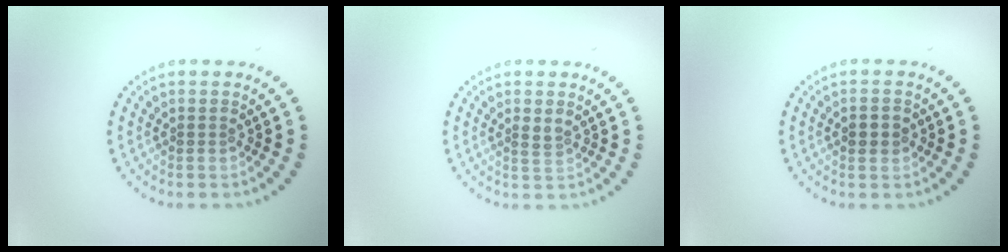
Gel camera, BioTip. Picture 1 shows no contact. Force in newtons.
{"total": 1.2, "press": 1.1, "slide": 0.5}
{"total": 2.1, "press": 2.1, "slide": 0.2}